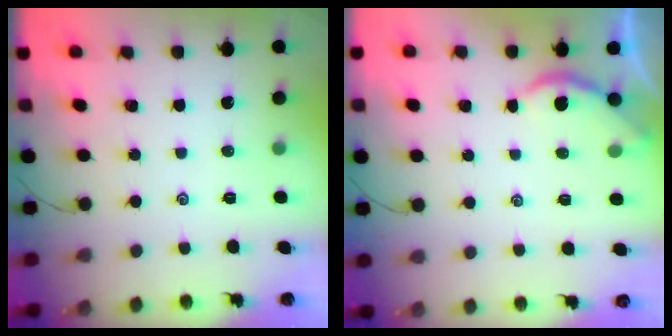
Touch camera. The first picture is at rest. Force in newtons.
{"total": 2.4, "press": 2.3, "slide": 0.5}